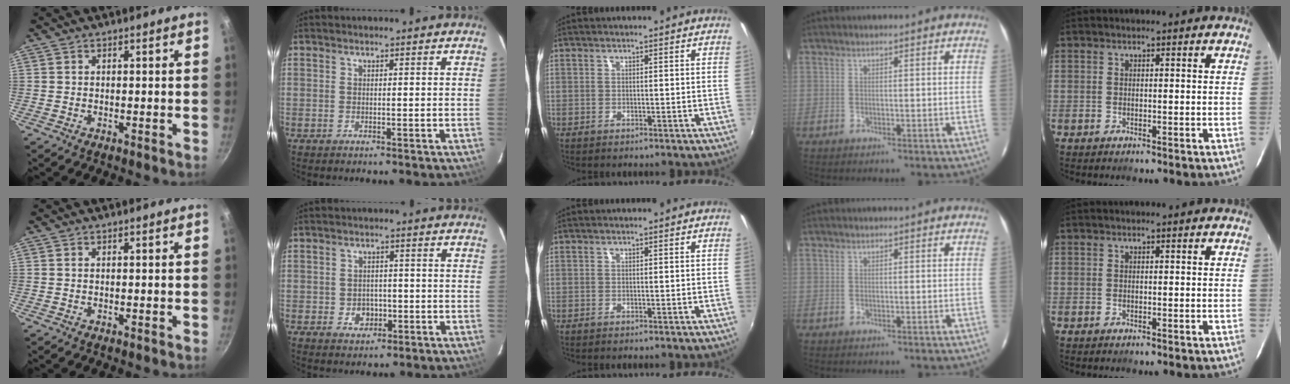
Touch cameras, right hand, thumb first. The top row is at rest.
{"index": {"total": 3.6, "force": [-0.9, 3.3, 1.3], "torque": [-0.029, 0.008, -0.002]}}